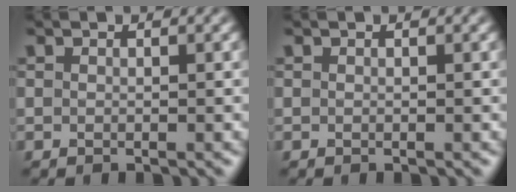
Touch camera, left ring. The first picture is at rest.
{"total": 0.0}